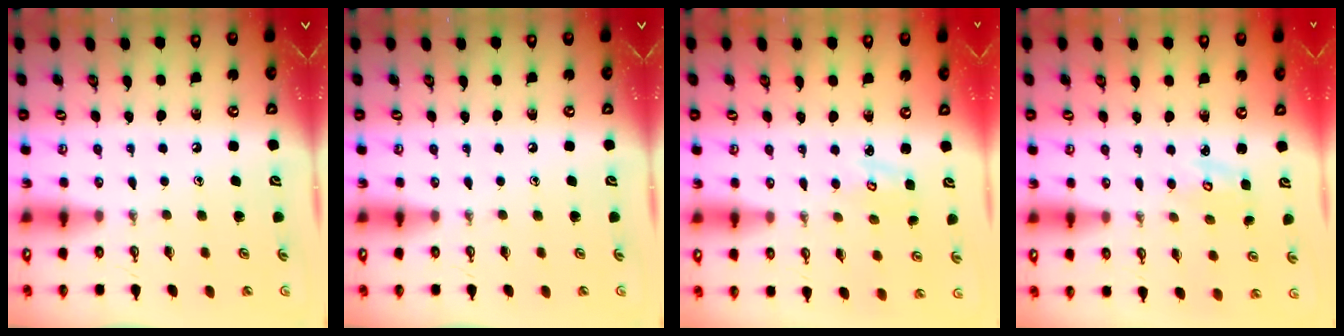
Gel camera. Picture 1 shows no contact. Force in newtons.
{"total": 0.0}
{"total": 2.3, "press": 2.3, "slide": 0.2}
{"total": 2.7, "press": 2.7, "slide": 0.3}